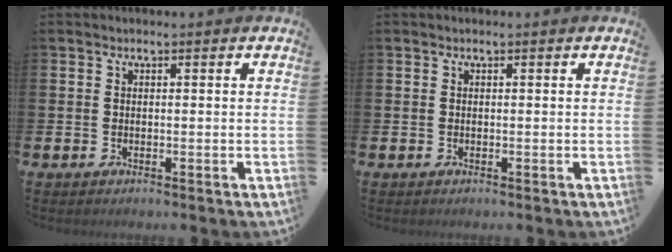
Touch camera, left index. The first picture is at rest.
{"total": 0.0}